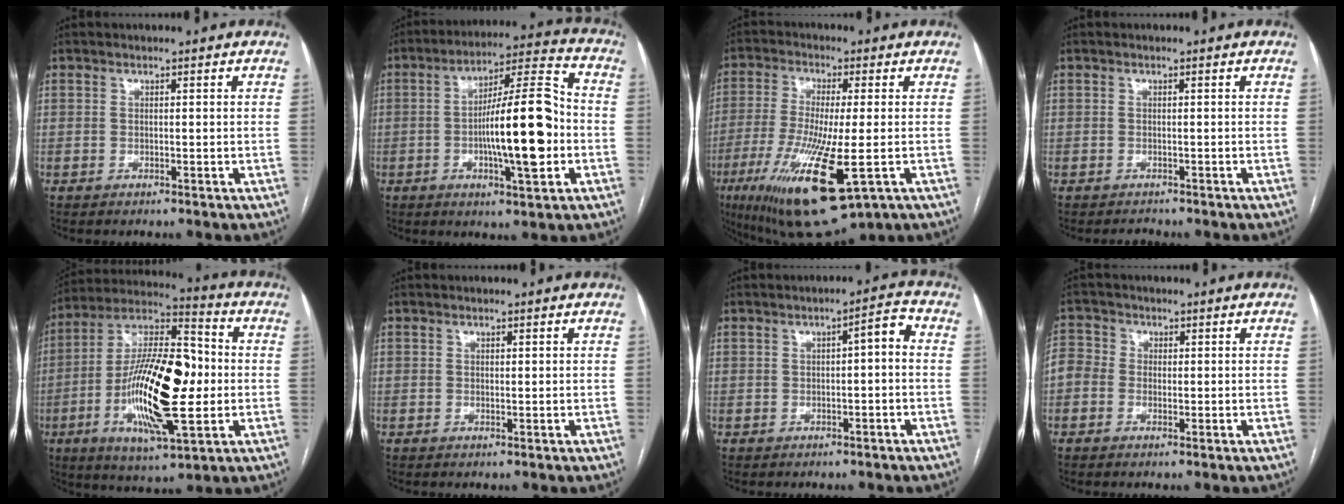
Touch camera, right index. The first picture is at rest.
{"total": 15.5, "force": [-2.6, 2.5, 15.1], "torque": [-0.247, 0.015, -0.040]}
{"total": 16.7, "force": [-6.1, 2.7, 15.3], "torque": [-0.311, -0.049, -0.099]}
{"total": 1.1, "force": [-1.1, 0.1, -0.3], "torque": [0.004, -0.003, -0.014]}
{"total": 21.0, "force": [-2.6, 5.9, 20.0], "torque": [-0.379, 0.009, -0.046]}
{"total": 0.0}
{"total": 3.2, "force": [-0.2, 0.7, 3.1], "torque": [-0.043, 0.020, -0.004]}
{"total": 5.5, "force": [-0.4, 5.1, 1.9], "torque": [-0.049, 0.025, -0.016]}